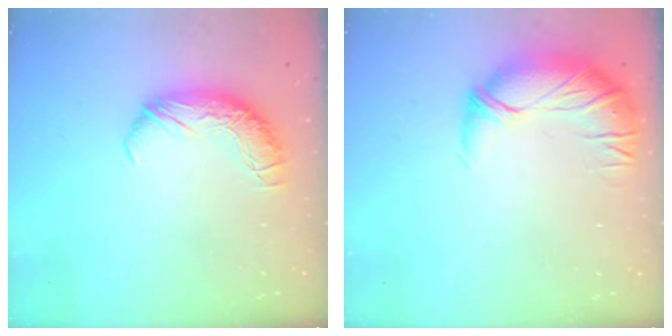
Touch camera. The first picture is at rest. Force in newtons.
{"total": 2.8, "press": 1.3, "slide": 2.4}